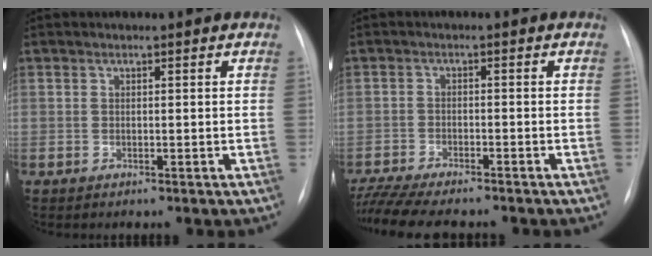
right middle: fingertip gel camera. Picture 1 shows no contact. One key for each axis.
{"total": 11.3, "fx": -9.9, "fy": 1.7, "fz": 5.1, "tx": -0.083, "ty": -0.014, "tz": -0.154}